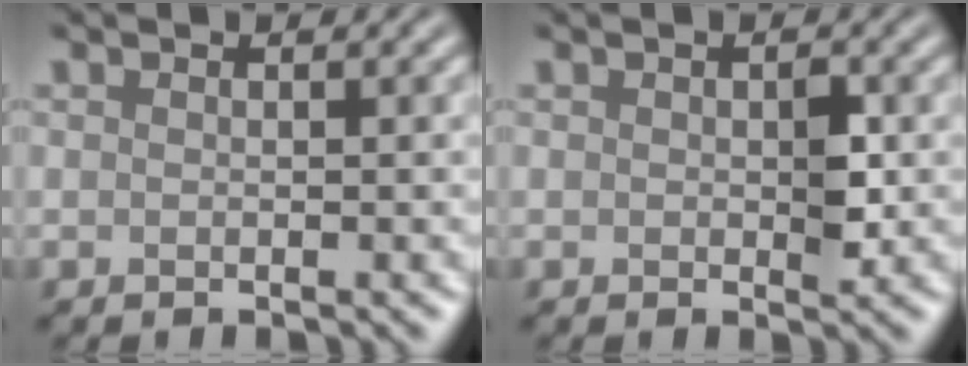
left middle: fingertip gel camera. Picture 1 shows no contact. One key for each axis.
{"total": 1.8, "fx": 0.0, "fy": 0.9, "fz": 1.5, "tx": -0.020, "ty": -0.001, "tz": 0.002}